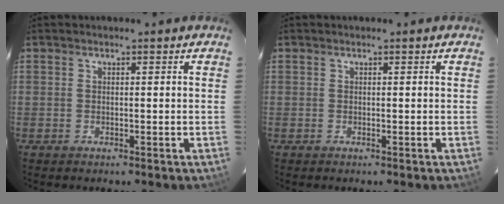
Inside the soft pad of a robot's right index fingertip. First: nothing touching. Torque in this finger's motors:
{"motor_torque": [0.00, 0.00, 0.00, 0.00]}